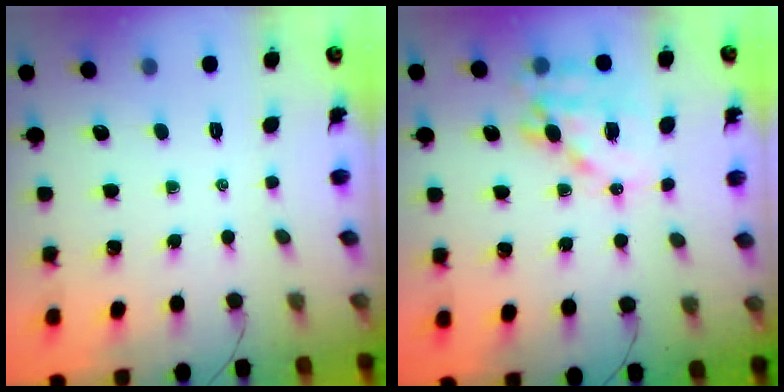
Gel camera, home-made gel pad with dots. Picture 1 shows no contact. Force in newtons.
{"total": 14.0, "press": 13.6, "slide": 3.1}